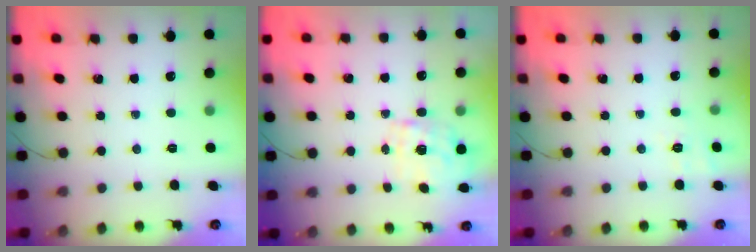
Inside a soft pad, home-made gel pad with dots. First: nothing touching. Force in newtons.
{"total": 2.2, "press": 2.2, "slide": 0.4}
{"total": 2.3, "press": 0.9, "slide": 2.1}